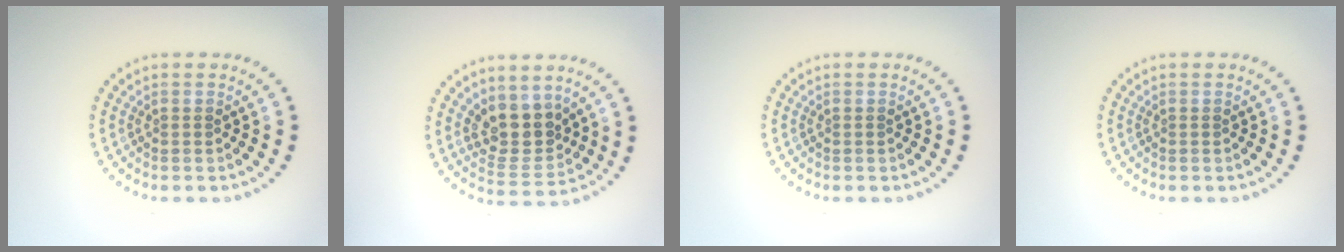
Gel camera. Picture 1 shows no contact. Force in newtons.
{"total": 3.8, "press": 3.4, "slide": 1.8}
{"total": 0.0}
{"total": 0.0}